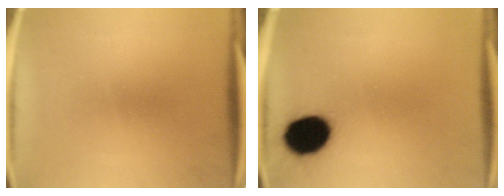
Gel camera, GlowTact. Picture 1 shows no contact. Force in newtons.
{"total": 12.6}